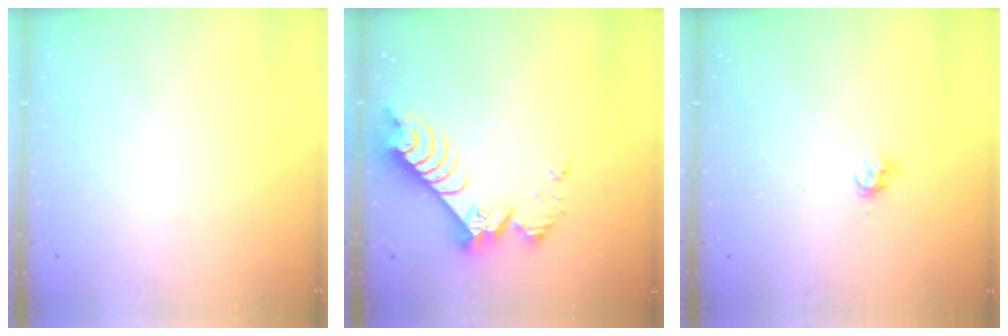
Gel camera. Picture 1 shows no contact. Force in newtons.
{"total": 8.3, "press": 8.3, "slide": 0.7}
{"total": 2.8, "press": 2.7, "slide": 0.3}